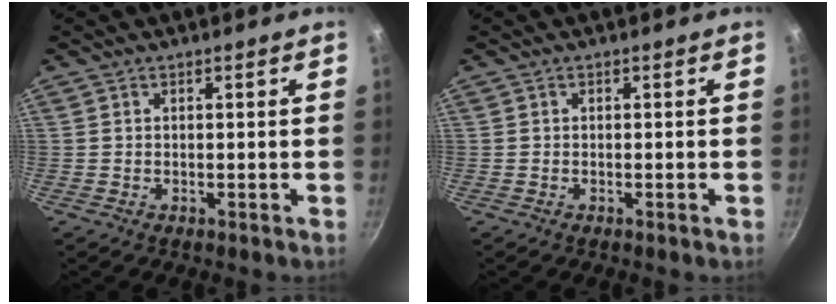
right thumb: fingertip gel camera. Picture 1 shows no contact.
{"total": 0.5, "force": [-0.3, 0.0, 0.4], "torque": [-0.011, 0.003, -0.006]}